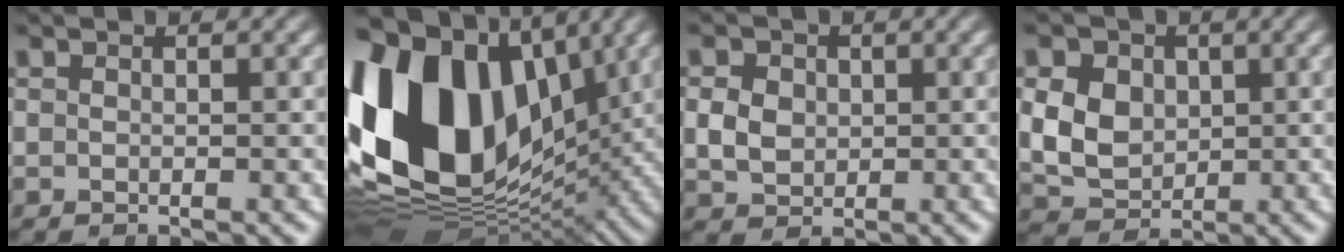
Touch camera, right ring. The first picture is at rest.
{"total": 26.9, "force": [-0.3, 18.1, 19.9], "torque": [-0.348, -0.045, 0.012]}
{"total": 3.7, "force": [0.2, 3.2, 1.8], "torque": [-0.034, -0.007, 0.012]}
{"total": 8.4, "force": [0.3, 7.4, 4.0], "torque": [-0.088, -0.026, 0.012]}